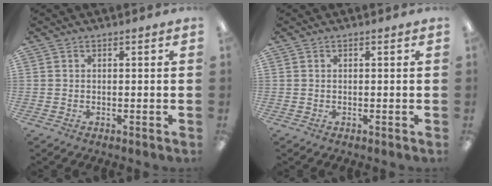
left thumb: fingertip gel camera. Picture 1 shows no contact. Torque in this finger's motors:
{"motor_torque": [0.00, 0.00, -0.10, 0.10, 0.00]}